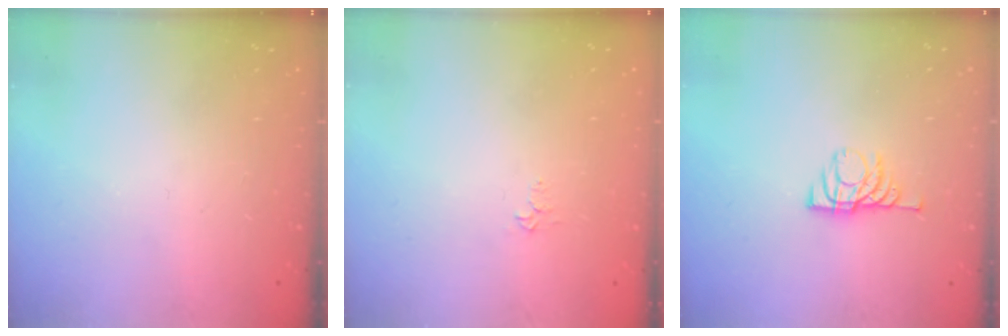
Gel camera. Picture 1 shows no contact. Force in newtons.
{"total": 3.3, "press": 3.2, "slide": 0.4}
{"total": 6.1, "press": 6.1, "slide": 0.8}